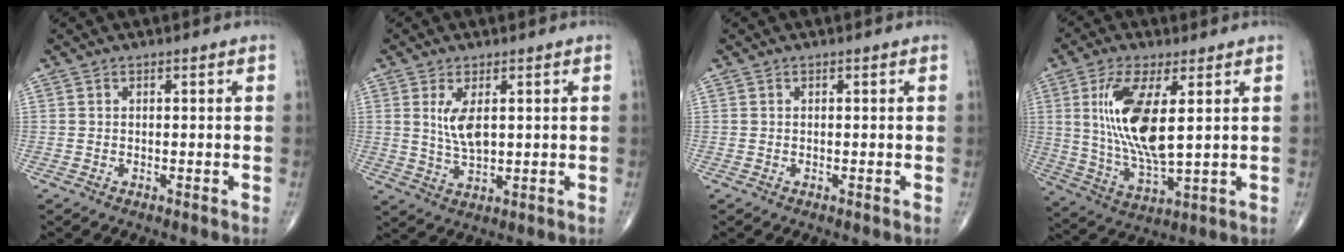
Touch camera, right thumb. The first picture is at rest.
{"total": 5.5, "force": [1.4, 2.3, 4.8], "torque": [-0.094, -0.014, 0.036]}
{"total": 0.0}
{"total": 14.9, "force": [3.2, 5.1, 13.7], "torque": [-0.282, -0.026, 0.069]}